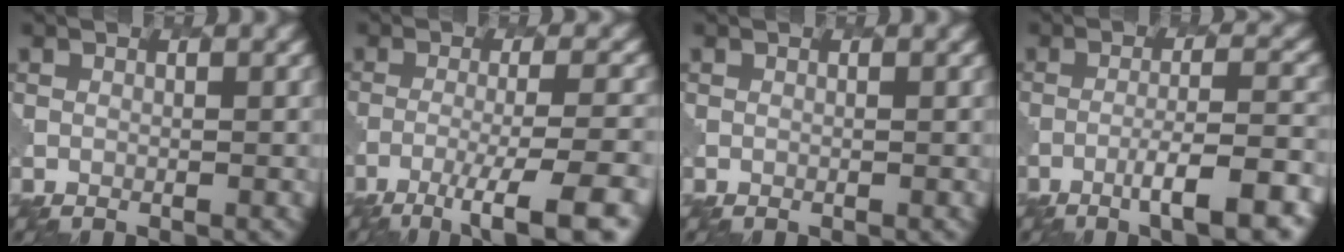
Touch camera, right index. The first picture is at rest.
{"total": 7.4, "force": [-4.5, 1.4, 5.7], "torque": [-0.081, 0.001, -0.072]}
{"total": 0.0}
{"total": 7.1, "force": [-3.7, 1.2, 6.0], "torque": [-0.086, 0.008, -0.058]}